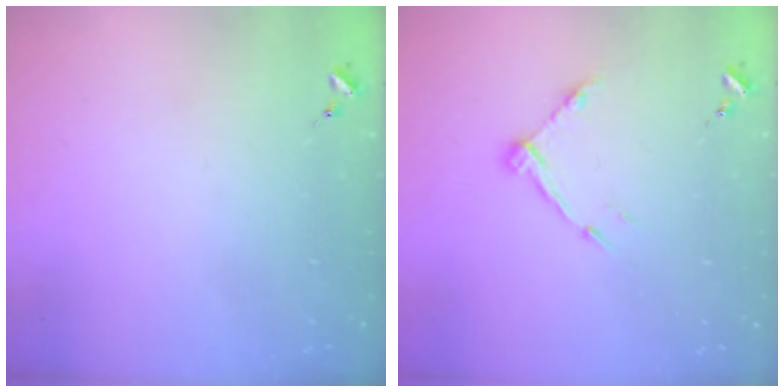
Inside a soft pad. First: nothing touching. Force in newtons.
{"total": 8.7, "press": 8.7, "slide": 0.5}